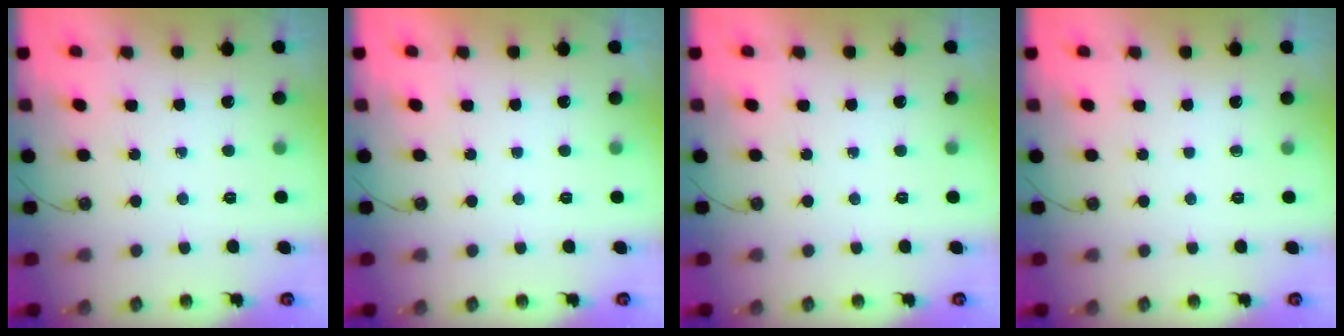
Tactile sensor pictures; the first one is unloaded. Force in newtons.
{"total": 0.0}
{"total": 0.0}
{"total": 0.0}